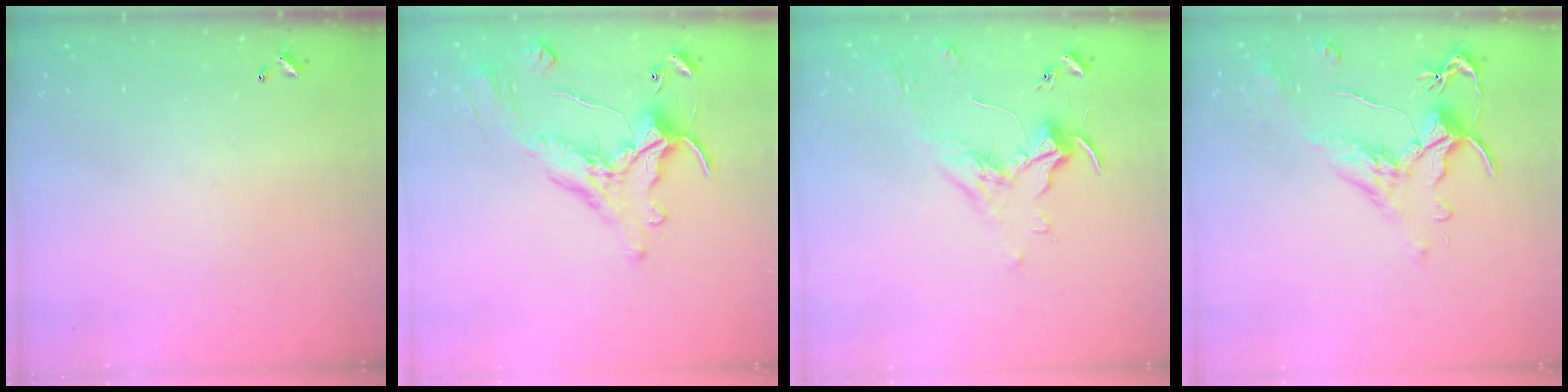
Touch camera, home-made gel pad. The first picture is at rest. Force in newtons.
{"total": 2.5, "press": 2.2, "slide": 1.2}
{"total": 1.8, "press": 1.6, "slide": 0.8}
{"total": 1.5, "press": 1.0, "slide": 1.1}